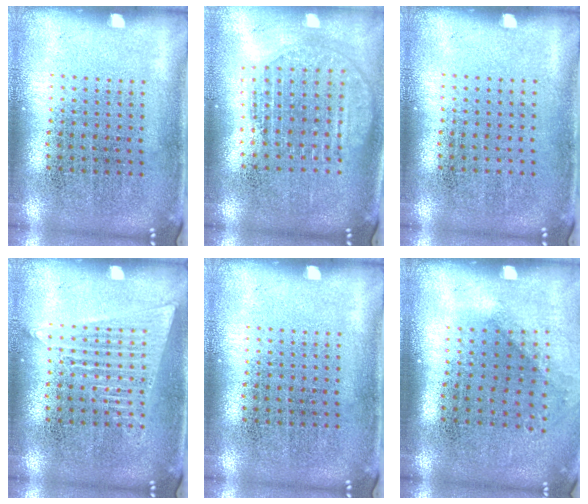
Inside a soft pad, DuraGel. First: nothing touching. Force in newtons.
{"total": 1.8, "press": 1.5, "slide": 1.0}
{"total": 0.0}
{"total": 1.9, "press": 1.9, "slide": 0.2}
{"total": 0.0}
{"total": 1.3, "press": 0.9, "slide": 0.8}